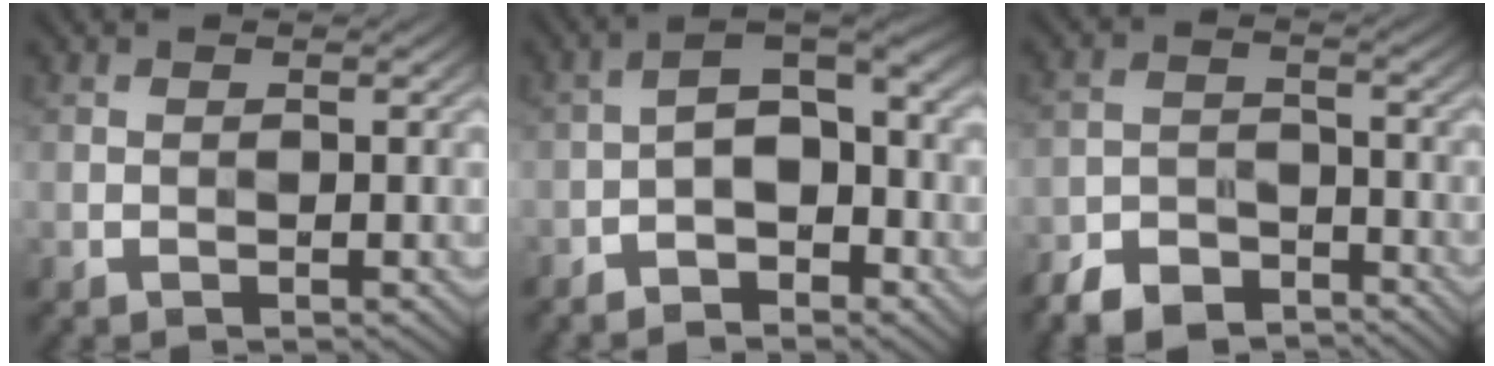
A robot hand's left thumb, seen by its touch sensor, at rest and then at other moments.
{"total": 6.6, "force": [-2.8, 3.0, 5.2], "torque": [-0.085, 0.005, -0.053]}
{"total": 7.4, "force": [-6.0, 3.2, 2.9], "torque": [-0.056, -0.008, -0.120]}